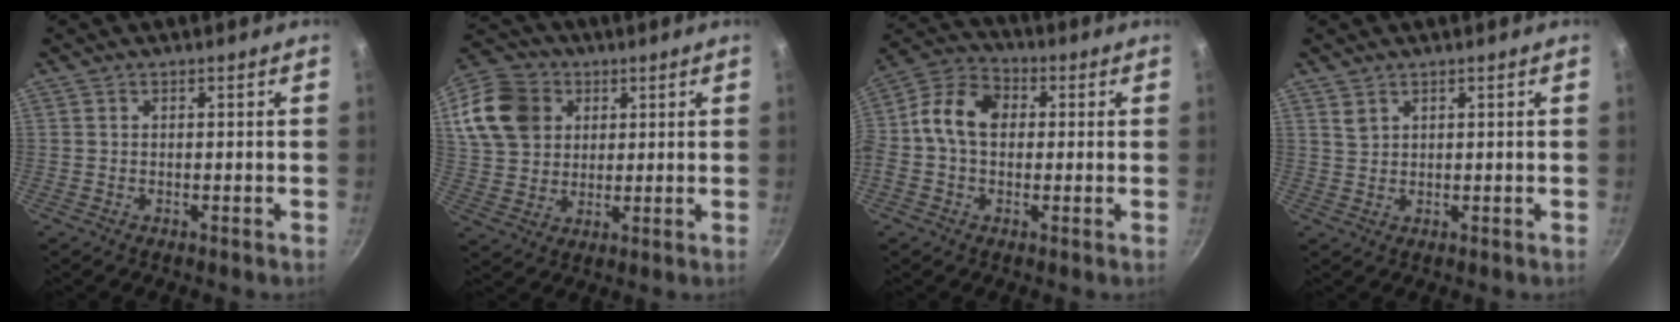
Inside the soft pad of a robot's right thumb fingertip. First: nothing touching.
{"total": 16.5, "force": [5.7, 13.3, 7.9], "torque": [-0.151, 0.011, 0.107]}
{"total": 11.6, "force": [0.8, 8.5, 7.9], "torque": [-0.123, 0.028, -0.009]}
{"total": 1.9, "force": [1.3, 1.2, 0.8], "torque": [-0.010, -0.002, 0.029]}